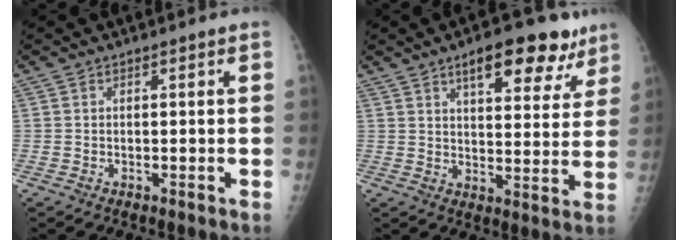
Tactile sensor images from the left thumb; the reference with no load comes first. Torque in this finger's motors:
{"motor_torque": [0.33, 0.10, 0.39, -0.13, 0.07]}